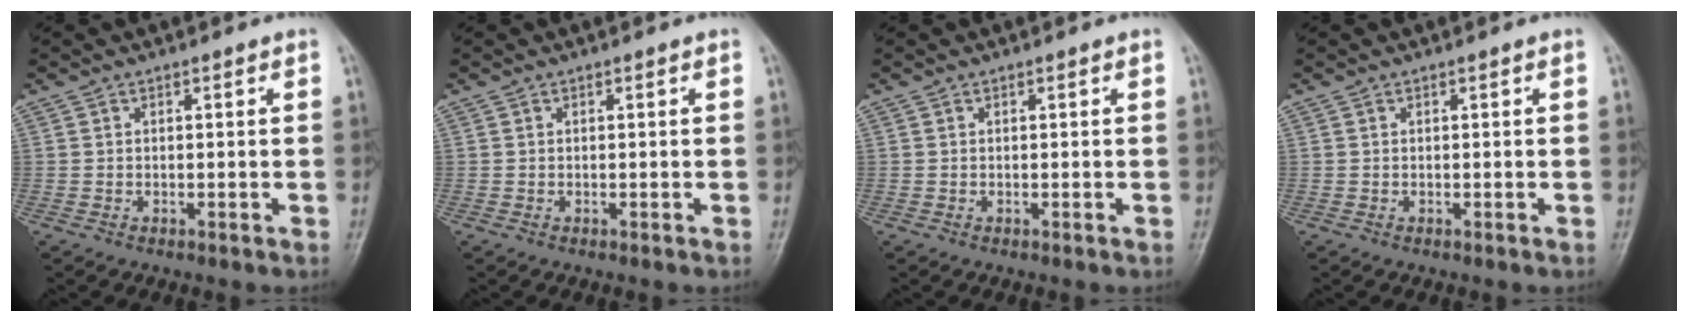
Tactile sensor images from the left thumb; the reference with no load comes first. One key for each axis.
{"total": 0.0}
{"total": 0.0}
{"total": 0.0}